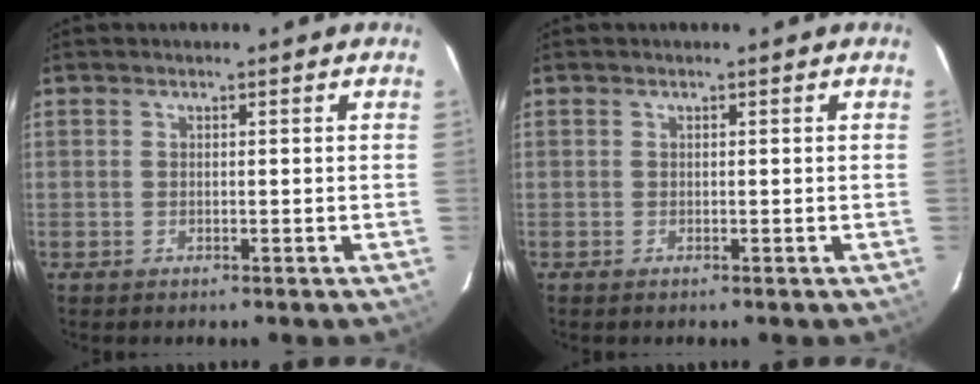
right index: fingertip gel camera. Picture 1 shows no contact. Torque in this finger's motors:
{"motor_torque": [0.00, 0.03, 0.04, -0.01]}